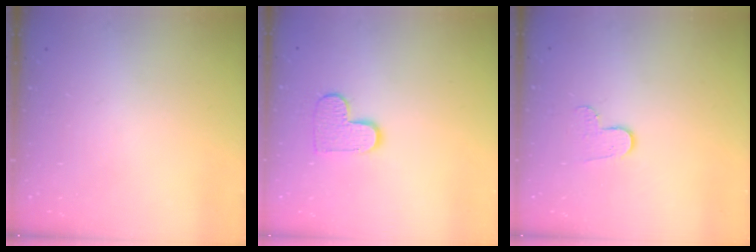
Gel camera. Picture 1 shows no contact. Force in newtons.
{"total": 8.9, "press": 8.9, "slide": 0.4}
{"total": 6.2, "press": 6.1, "slide": 0.5}